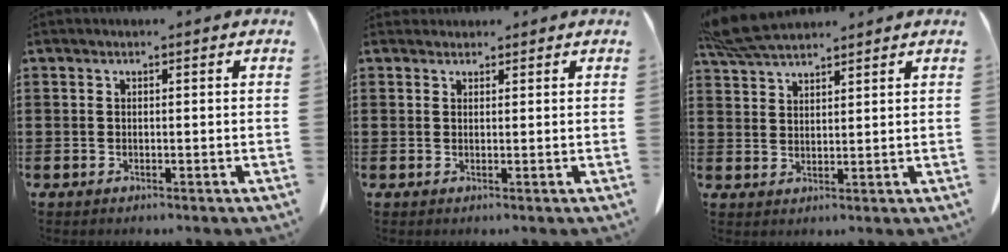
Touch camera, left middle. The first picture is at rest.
{"total": 1.3, "force": [1.2, 0.5, 0.0], "torque": [-0.004, 0.000, 0.026]}
{"total": 6.1, "force": [5.5, 1.1, 2.5], "torque": [-0.067, -0.010, 0.105]}